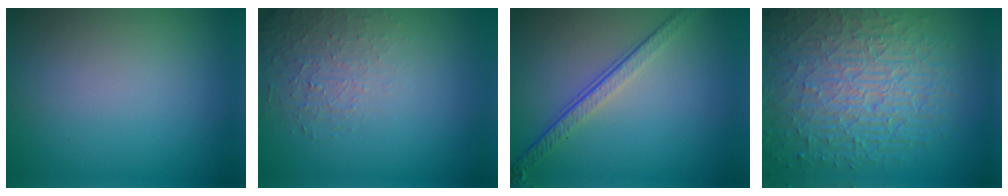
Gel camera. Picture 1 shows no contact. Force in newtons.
{"total": 1.5, "press": 0.8, "slide": 1.3}
{"total": 3.8, "press": 2.7, "slide": 2.7}
{"total": 10.4, "press": 6.6, "slide": 8.0}